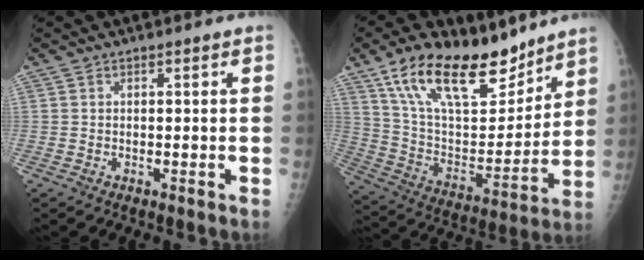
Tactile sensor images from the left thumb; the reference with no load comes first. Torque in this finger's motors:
{"motor_torque": [1.69, 1.67, 1.41, -1.36, 0.20]}